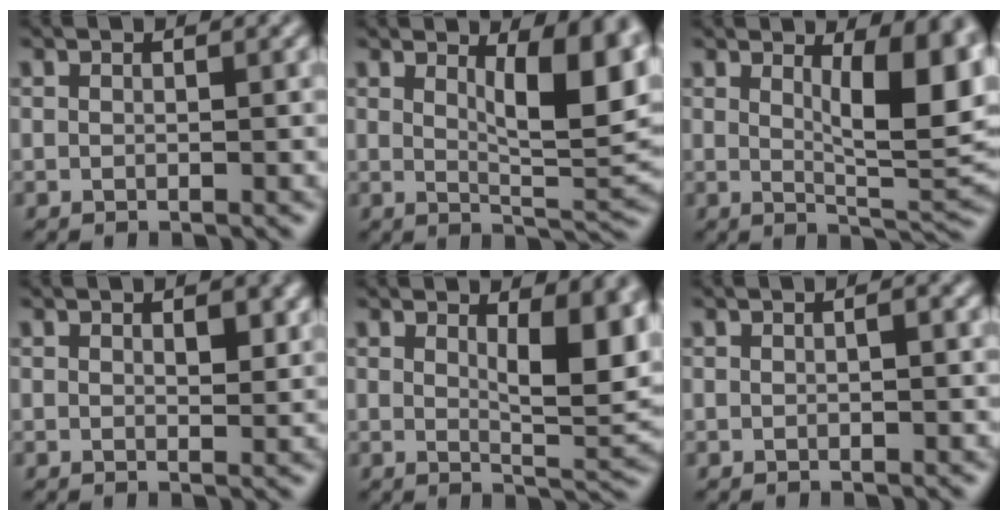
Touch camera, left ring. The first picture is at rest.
{"total": 7.6, "force": [2.7, 2.3, 6.7], "torque": [-0.093, -0.009, 0.046]}
{"total": 8.3, "force": [2.4, 2.5, 7.5], "torque": [-0.102, -0.008, 0.042]}
{"total": 1.8, "force": [0.8, 0.8, 1.4], "torque": [-0.017, -0.005, 0.014]}
{"total": 6.1, "force": [2.0, 1.9, 5.5], "torque": [-0.074, -0.009, 0.036]}
{"total": 0.6, "force": [0.0, 0.1, 0.6], "torque": [-0.011, 0.002, 0.001]}